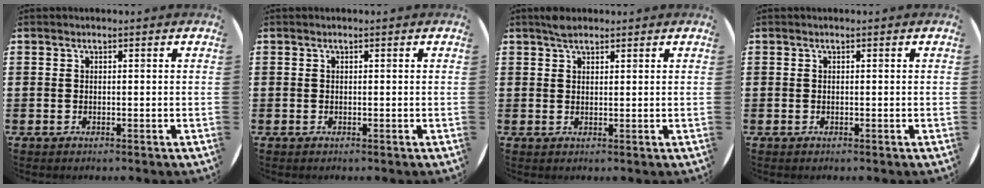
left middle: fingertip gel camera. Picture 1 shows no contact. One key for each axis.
{"total": 0.0}
{"total": 1.7, "fx": 1.5, "fy": 0.6, "fz": 0.6, "tx": -0.006, "ty": 0.001, "tz": 0.026}
{"total": 0.0}